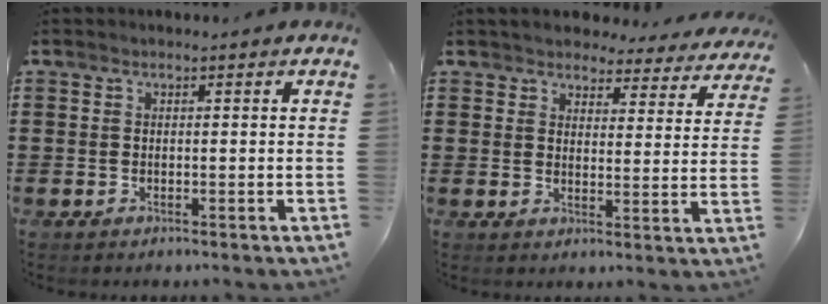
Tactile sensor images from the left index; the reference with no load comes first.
{"total": 4.2, "force": [4.1, 0.7, 0.4], "torque": [-0.022, -0.027, 0.068]}